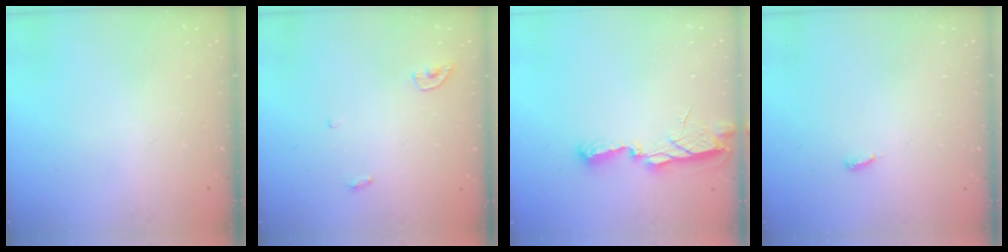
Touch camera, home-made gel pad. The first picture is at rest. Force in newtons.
{"total": 3.6, "press": 3.5, "slide": 0.4}
{"total": 7.3, "press": 7.3, "slide": 0.5}
{"total": 3.9, "press": 3.9, "slide": 0.3}